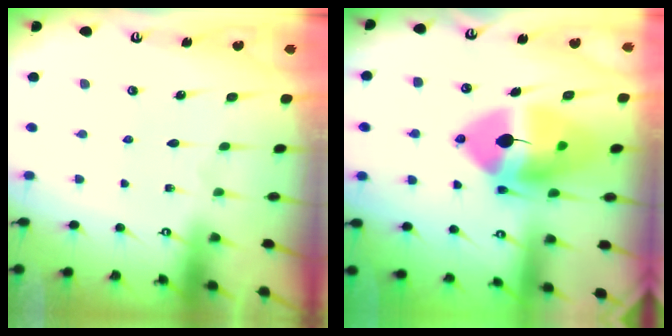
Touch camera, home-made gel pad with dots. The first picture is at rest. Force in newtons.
{"total": 17.5, "press": 17.3, "slide": 2.9}